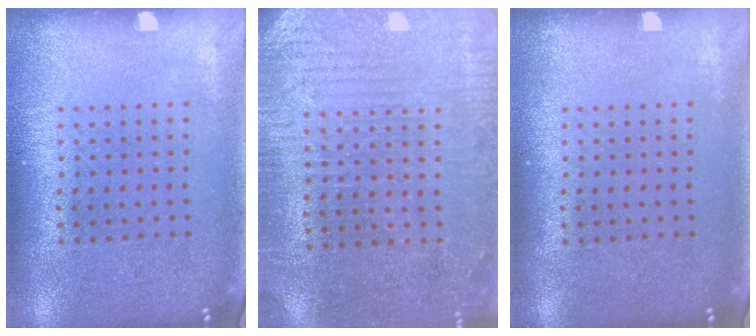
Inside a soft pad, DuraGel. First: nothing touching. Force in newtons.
{"total": 3.0, "press": 2.9, "slide": 0.7}
{"total": 0.0}